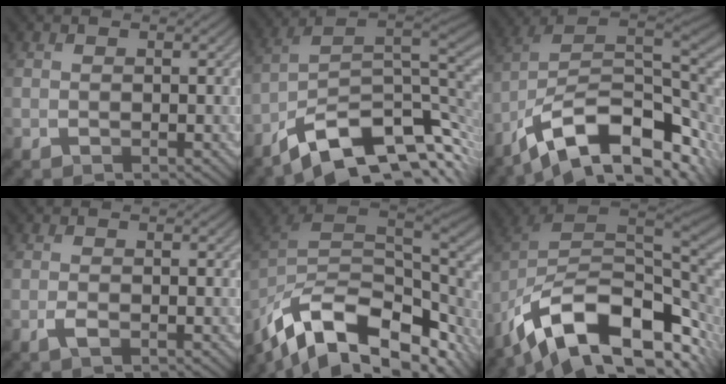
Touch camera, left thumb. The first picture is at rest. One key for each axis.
{"total": 13.1, "fx": -5.7, "fy": 5.9, "fz": 10.1, "tx": -0.196, "ty": 0.002, "tz": -0.104}
{"total": 15.9, "fx": -6.1, "fy": 7.4, "fz": 12.6, "tx": -0.239, "ty": 0.006, "tz": -0.112}
{"total": 1.3, "fx": -0.5, "fy": 0.3, "fz": 1.1, "tx": -0.024, "ty": 0.004, "tz": -0.010}
{"total": 15.8, "fx": -7.4, "fy": 8.9, "fz": 10.8, "tx": -0.242, "ty": -0.031, "tz": -0.119}
{"total": 15.4, "fx": -5.3, "fy": 8.4, "fz": 11.8, "tx": -0.221, "ty": -0.015, "tz": -0.092}